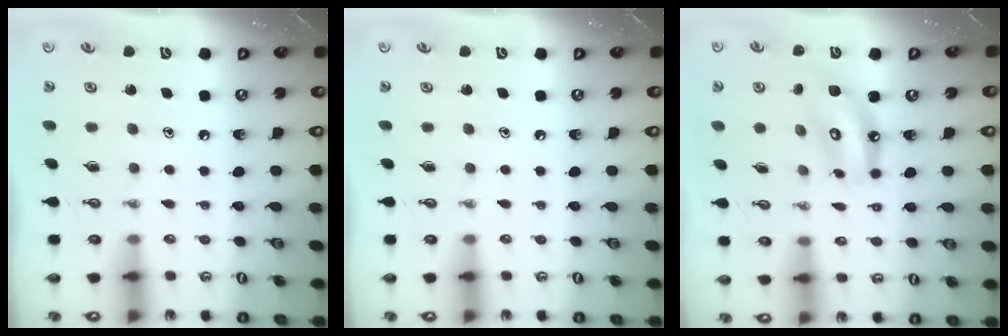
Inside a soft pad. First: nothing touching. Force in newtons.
{"total": 0.0}
{"total": 11.3, "press": 11.3, "slide": 1.0}